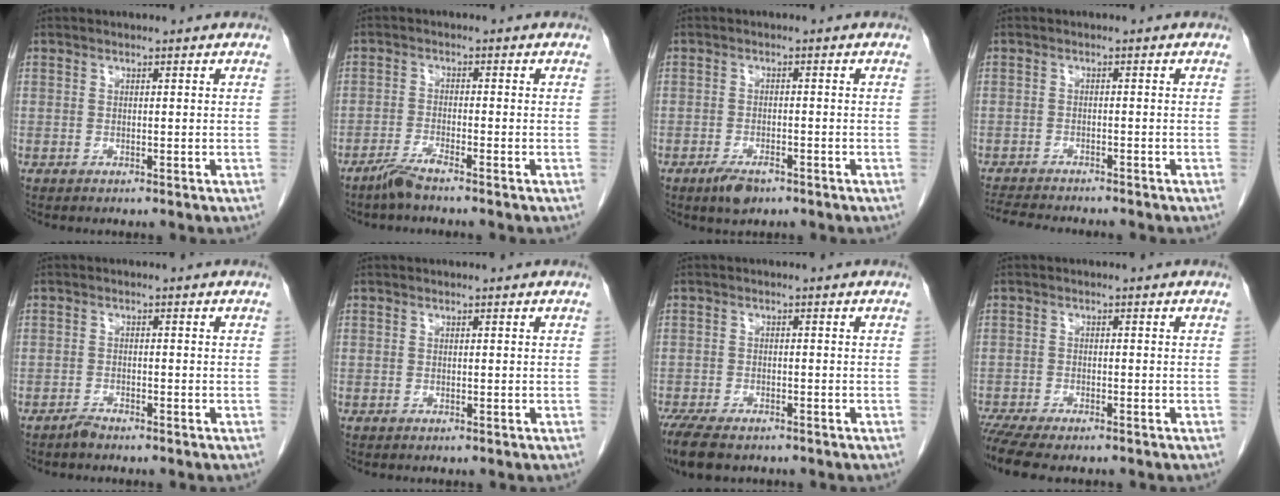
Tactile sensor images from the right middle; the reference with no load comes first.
{"total": 3.1, "force": [-2.6, -0.2, 1.6], "torque": [-0.039, -0.006, -0.056]}
{"total": 3.5, "force": [-2.3, 1.3, 2.2], "torque": [-0.042, -0.002, -0.035]}
{"total": 8.9, "force": [-8.1, 1.0, 3.5], "torque": [-0.052, -0.011, -0.122]}
{"total": 1.3, "force": [-1.3, 0.1, 0.3], "torque": [-0.006, -0.001, -0.024]}
{"total": 0.0}
{"total": 8.5, "force": [-6.6, 3.1, 4.5], "torque": [-0.083, -0.015, -0.104]}
{"total": 7.6, "force": [-6.4, 1.5, 3.8], "torque": [-0.061, -0.009, -0.103]}